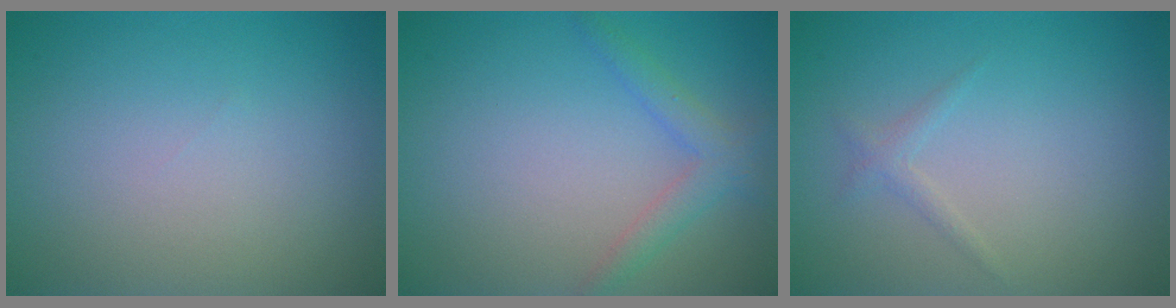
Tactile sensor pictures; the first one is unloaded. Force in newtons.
{"total": 2.2, "press": 2.2, "slide": 0.1}
{"total": 0.9, "press": 0.9, "slide": 0.1}